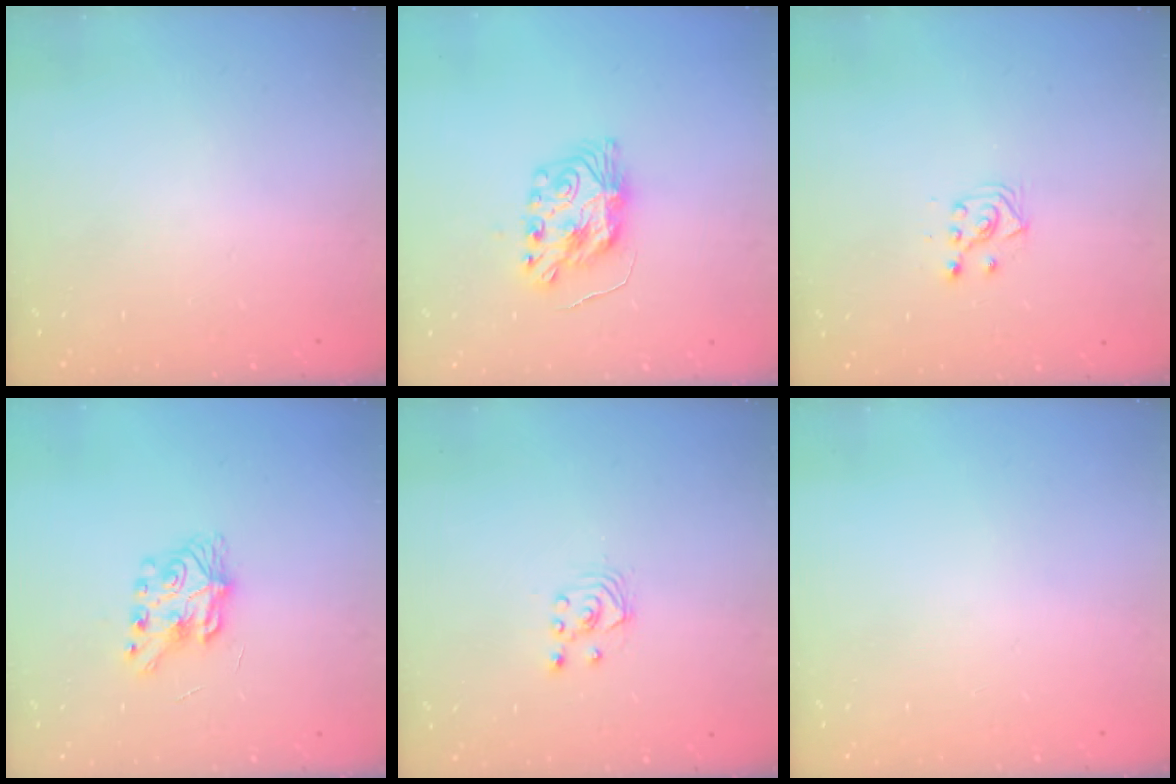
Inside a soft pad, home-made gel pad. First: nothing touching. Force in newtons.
{"total": 9.4, "press": 9.4, "slide": 0.9}
{"total": 3.7, "press": 3.6, "slide": 0.9}
{"total": 7.8, "press": 7.8, "slide": 0.1}
{"total": 1.7, "press": 1.7, "slide": 0.2}
{"total": 0.0}